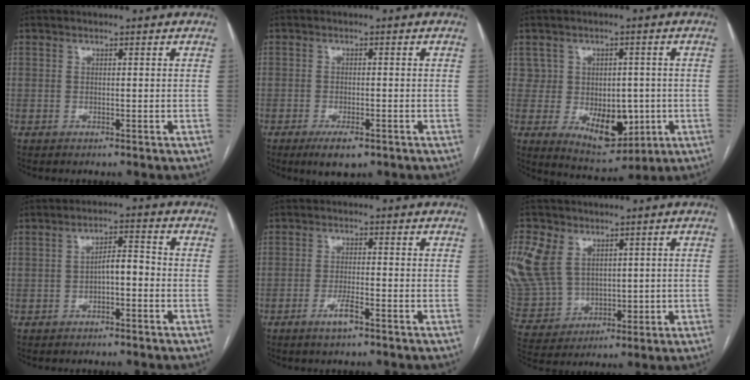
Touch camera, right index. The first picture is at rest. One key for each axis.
{"total": 4.4, "fx": -2.7, "fy": 1.3, "fz": 3.3, "tx": -0.059, "ty": -0.006, "tz": -0.038}
{"total": 9.5, "fx": -1.4, "fy": 6.7, "fz": 6.6, "tx": -0.085, "ty": 0.006, "tz": 0.000}
{"total": 3.8, "fx": -1.1, "fy": 1.3, "fz": 3.4, "tx": -0.053, "ty": 0.017, "tz": -0.016}
{"total": 3.3, "fx": -2.1, "fy": 0.2, "fz": 2.6, "tx": -0.051, "ty": -0.003, "tz": -0.040}
{"total": 17.3, "fx": 5.3, "fy": 13.5, "fz": 9.3, "tx": -0.246, "ty": 0.028, "tz": 0.130}